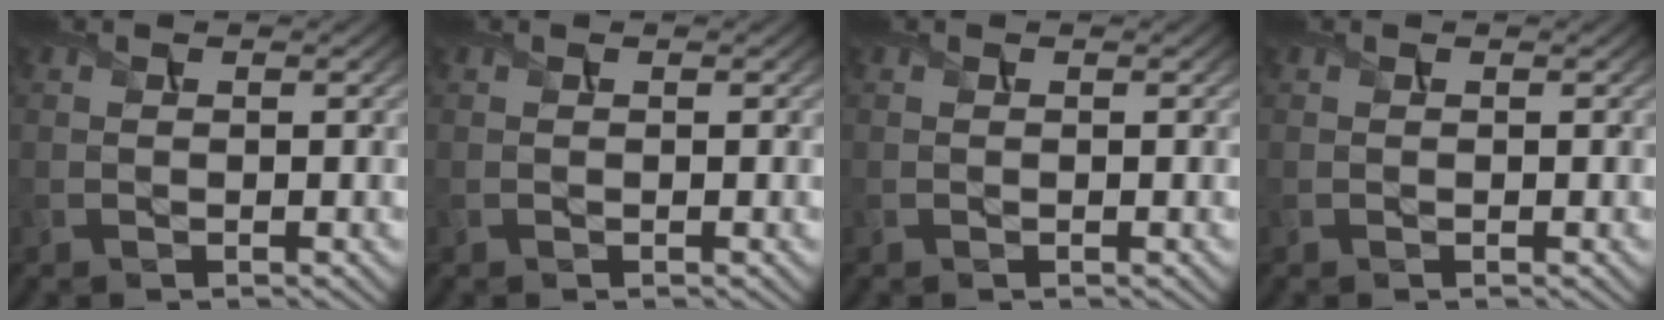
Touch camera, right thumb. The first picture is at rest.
{"total": 0.0}
{"total": 0.0}
{"total": 0.0}